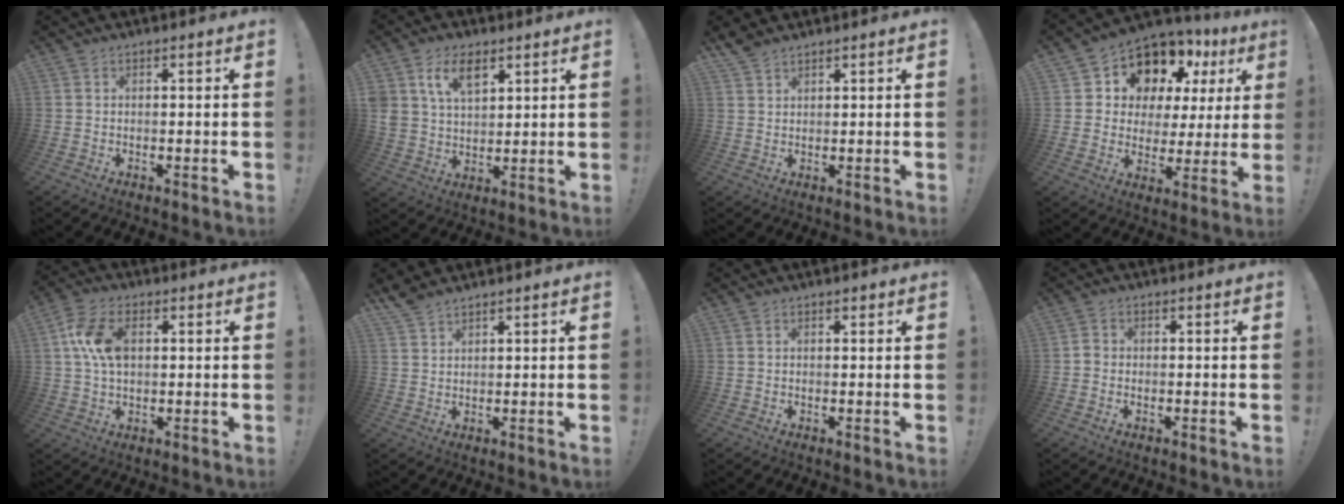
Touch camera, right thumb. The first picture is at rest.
{"total": 10.5, "force": [6.0, 6.2, 5.9], "torque": [-0.100, -0.018, 0.115]}
{"total": 3.2, "force": [2.8, 1.1, 1.1], "torque": [-0.018, -0.016, 0.054]}
{"total": 11.2, "force": [7.8, 7.1, 3.5], "torque": [-0.058, -0.072, 0.152]}
{"total": 10.6, "force": [2.1, 6.5, 8.1], "torque": [-0.156, 0.006, 0.039]}
{"total": 3.2, "force": [2.9, 0.6, 1.2], "torque": [-0.022, -0.019, 0.055]}
{"total": 0.7, "force": [0.4, 0.4, 0.2], "torque": [0.001, -0.002, 0.007]}
{"total": 1.7, "force": [-0.7, 1.1, 1.0], "torque": [-0.015, 0.006, -0.011]}